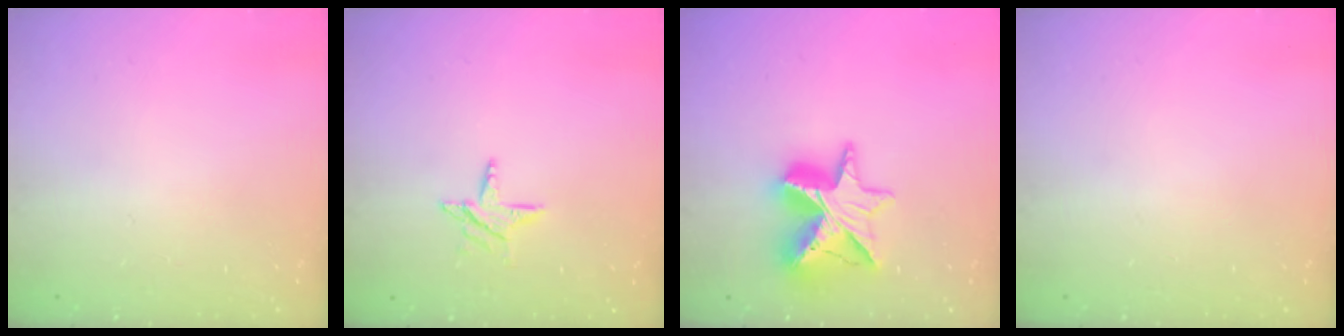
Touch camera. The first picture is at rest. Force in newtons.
{"total": 6.0, "press": 6.0, "slide": 0.5}
{"total": 14.6, "press": 14.6, "slide": 1.3}
{"total": 0.0}